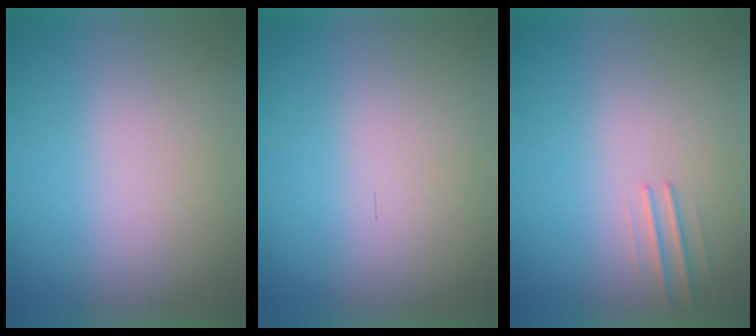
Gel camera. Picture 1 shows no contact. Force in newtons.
{"total": 0.0}
{"total": 1.1}